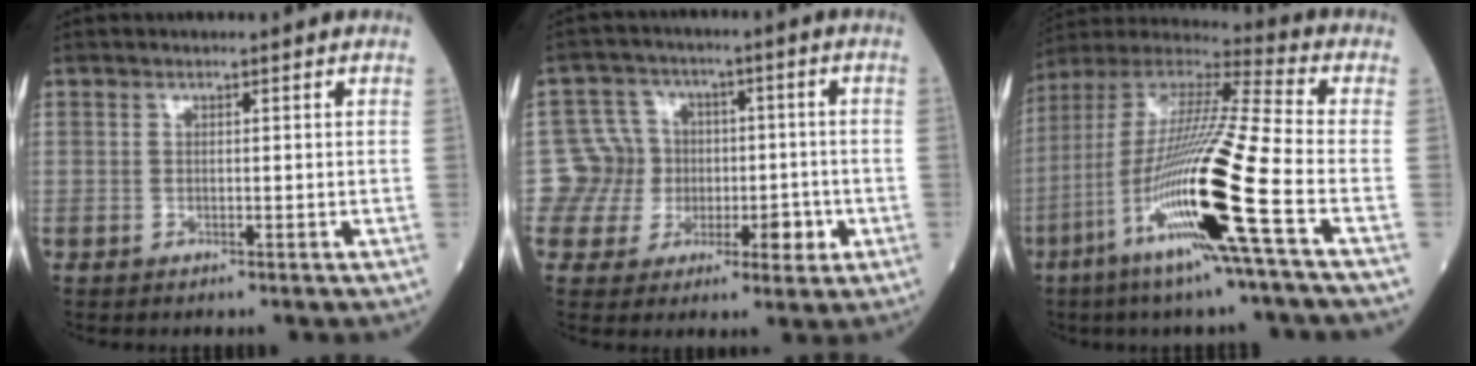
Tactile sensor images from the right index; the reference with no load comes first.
{"total": 8.3, "force": [-0.6, 8.2, 0.9], "torque": [0.002, 0.033, -0.002]}
{"total": 21.0, "force": [-7.5, -0.8, 19.7], "torque": [-0.414, -0.034, -0.153]}